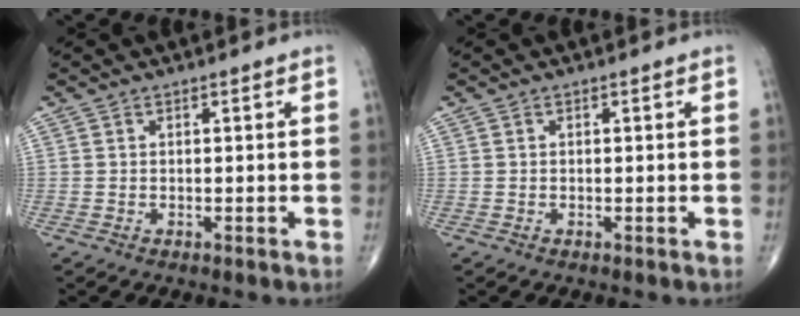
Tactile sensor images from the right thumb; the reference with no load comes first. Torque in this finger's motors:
{"motor_torque": [-0.11, -0.12, -0.13, -0.07, 0.01]}